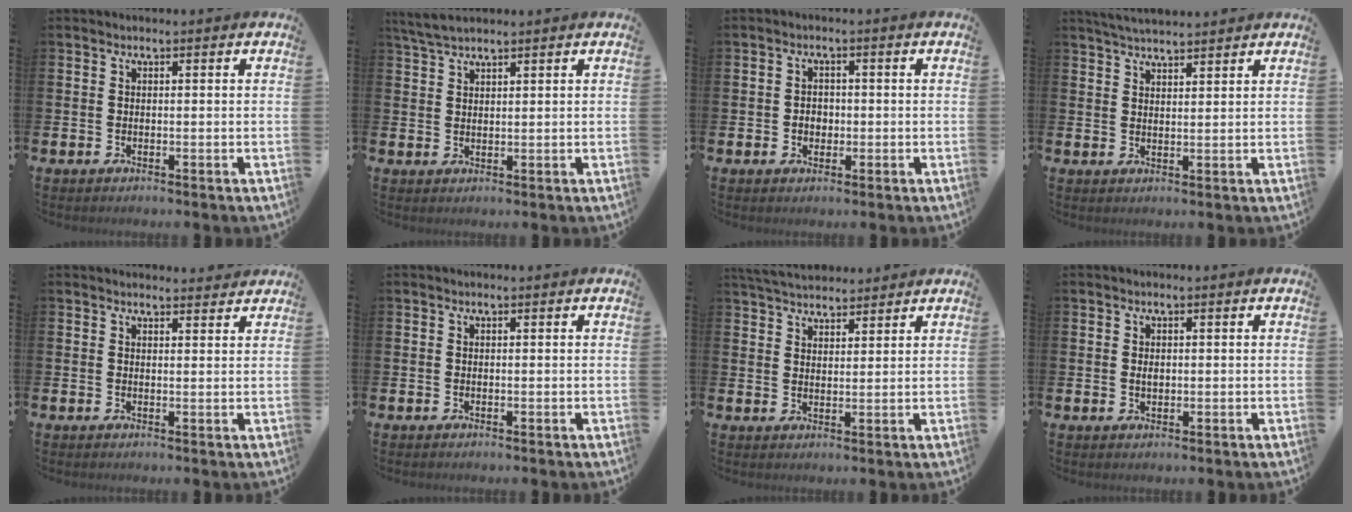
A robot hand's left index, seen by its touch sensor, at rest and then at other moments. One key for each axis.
{"total": 3.2, "fx": 3.0, "fy": 0.6, "fz": 1.2, "tx": -0.038, "ty": -0.001, "tz": 0.057}
{"total": 2.1, "fx": -0.4, "fy": 1.8, "fz": 1.1, "tx": -0.006, "ty": 0.000, "tz": -0.014}
{"total": 3.7, "fx": 3.7, "fy": 0.3, "fz": 0.7, "tx": -0.021, "ty": -0.013, "tz": 0.068}
{"total": 1.8, "fx": 1.8, "fy": 0.3, "fz": 0.0, "tx": 0.006, "ty": -0.010, "tz": 0.030}
{"total": 0.0}
{"total": 4.4, "fx": 4.3, "fy": 1.0, "fz": 0.6, "tx": -0.032, "ty": -0.014, "tz": 0.080}
{"total": 0.9, "fx": 0.1, "fy": 0.6, "fz": 0.7, "tx": -0.013, "ty": 0.005, "tz": 0.000}